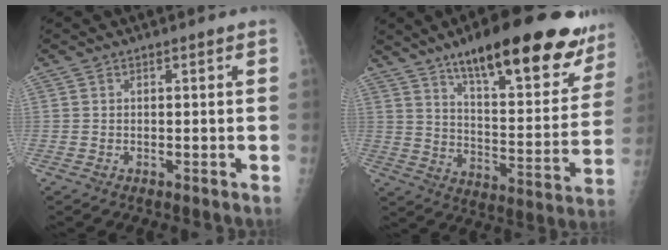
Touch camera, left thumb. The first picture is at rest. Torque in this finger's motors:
{"motor_torque": [1.42, 0.81, 1.45, -1.32, 0.15]}